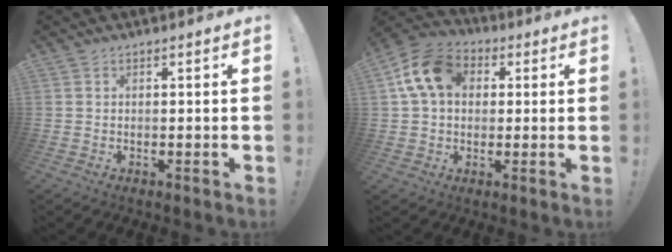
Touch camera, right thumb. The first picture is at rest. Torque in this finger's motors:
{"motor_torque": [1.46, 1.47, 0.29, -0.21, 0.09]}